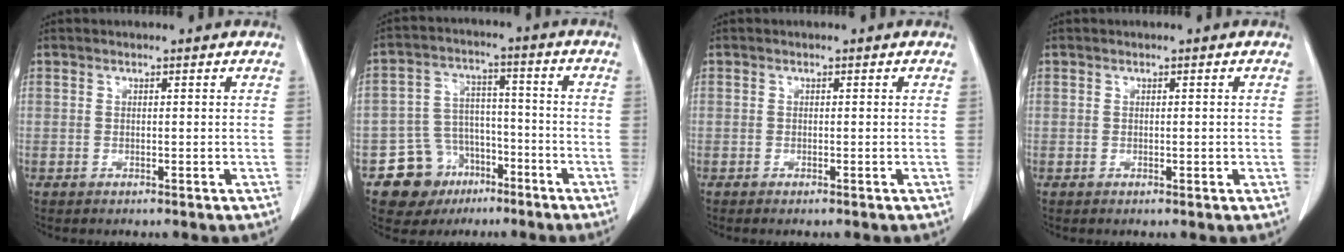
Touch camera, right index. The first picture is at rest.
{"total": 9.6, "force": [-5.4, 7.7, 1.8], "torque": [-0.028, 0.036, -0.077]}
{"total": 0.6, "force": [-0.4, -0.1, 0.4], "torque": [-0.010, -0.001, -0.007]}
{"total": 0.6, "force": [-0.1, 0.3, 0.5], "torque": [-0.007, 0.000, 0.000]}